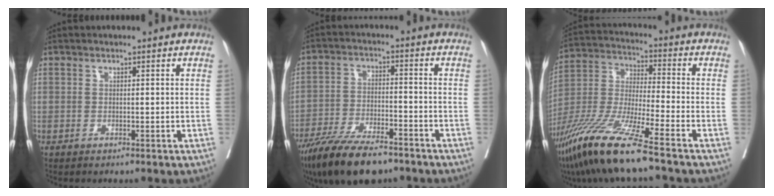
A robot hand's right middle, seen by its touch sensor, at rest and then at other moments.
{"total": 13.1, "force": [-10.1, 3.6, 7.6], "torque": [-0.137, -0.023, -0.176]}
{"total": 15.7, "force": [-10.9, -0.2, 11.3], "torque": [-0.246, -0.042, -0.210]}